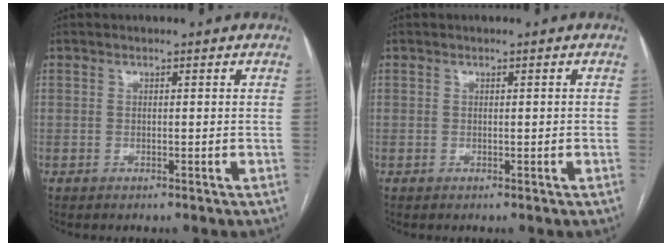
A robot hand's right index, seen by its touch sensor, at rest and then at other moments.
{"total": 0.0}